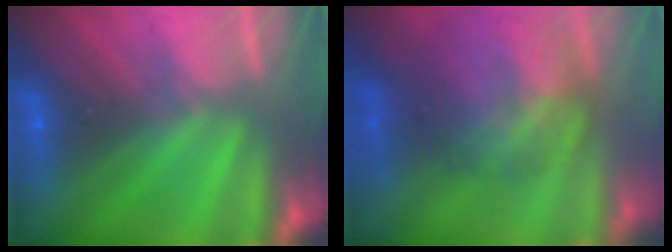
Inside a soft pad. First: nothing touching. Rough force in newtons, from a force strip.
{"total": 6.1}